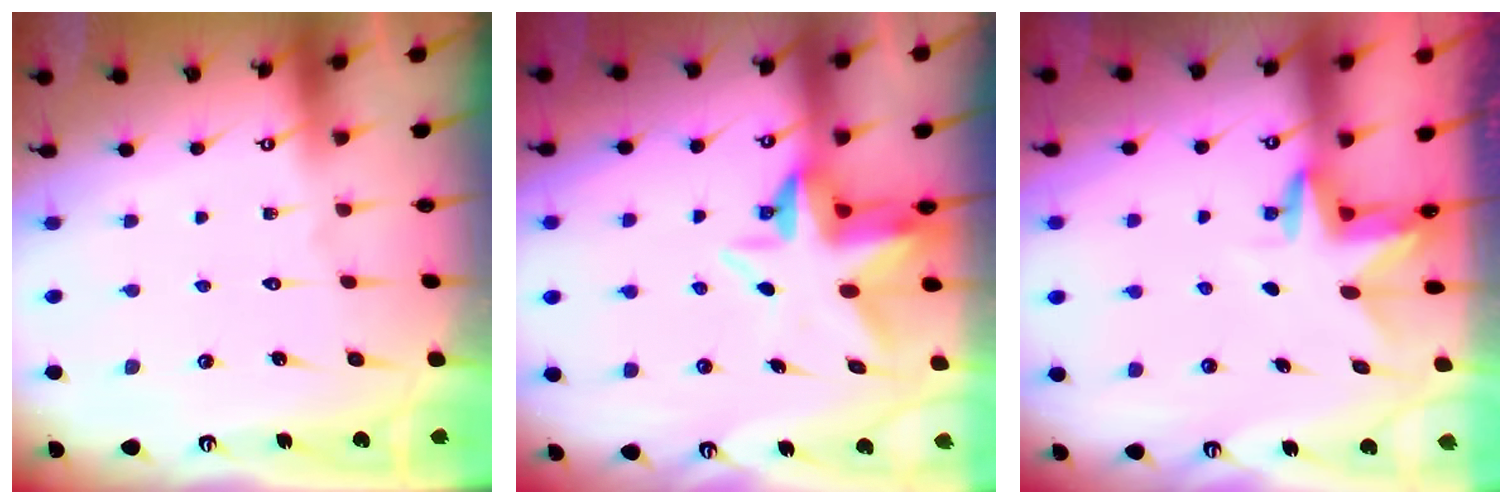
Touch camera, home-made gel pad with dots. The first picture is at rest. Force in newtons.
{"total": 6.2, "press": 6.1, "slide": 1.2}
{"total": 3.2, "press": 3.2, "slide": 0.3}